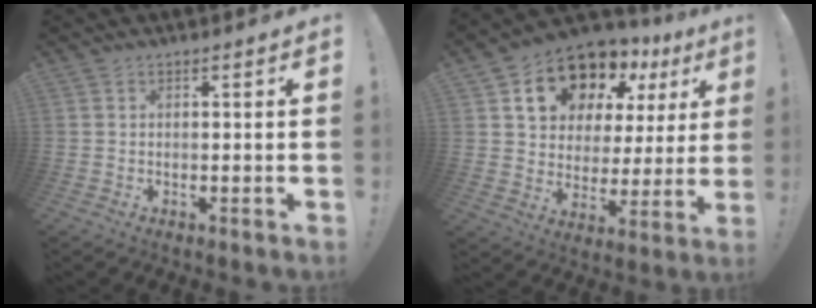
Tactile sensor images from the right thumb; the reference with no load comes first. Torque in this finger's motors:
{"motor_torque": [0.61, 2.36, 1.30, 0.55, 0.06]}